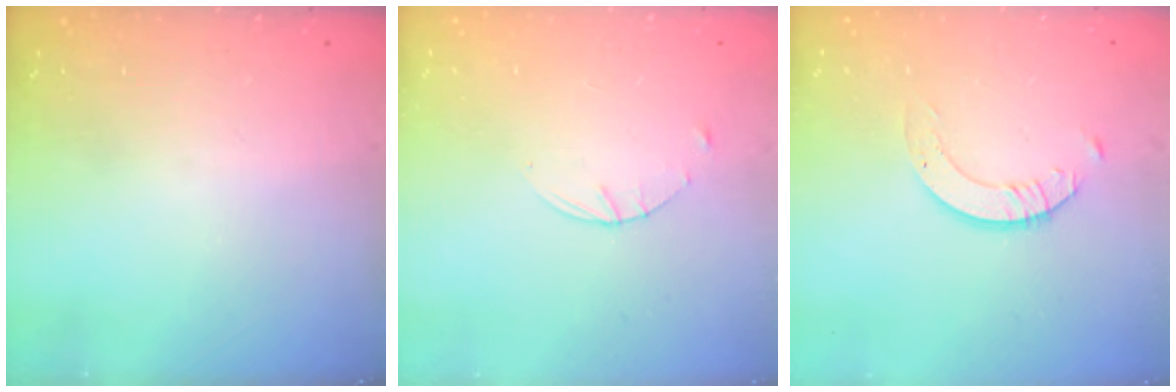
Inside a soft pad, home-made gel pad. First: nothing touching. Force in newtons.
{"total": 1.6, "press": 1.6, "slide": 0.2}
{"total": 2.3, "press": 2.3, "slide": 0.2}